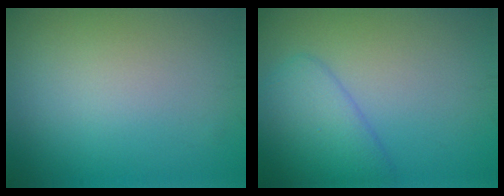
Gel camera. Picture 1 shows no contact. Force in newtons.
{"total": 4.0, "press": 4.0, "slide": 0.2}